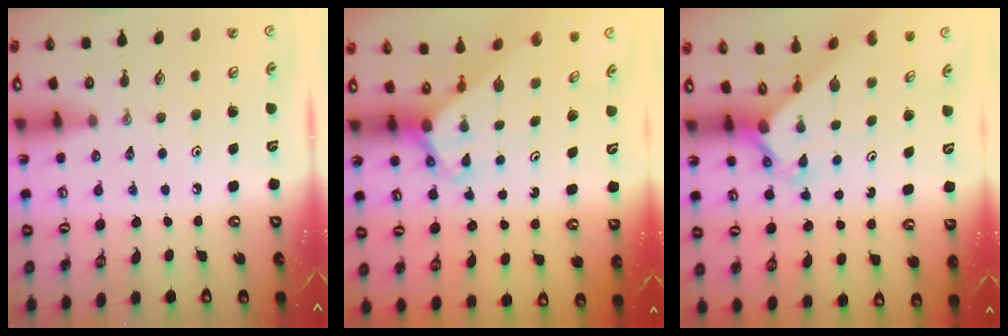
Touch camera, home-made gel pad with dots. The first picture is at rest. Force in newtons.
{"total": 3.2, "press": 3.2, "slide": 0.2}
{"total": 2.6, "press": 2.6, "slide": 0.2}